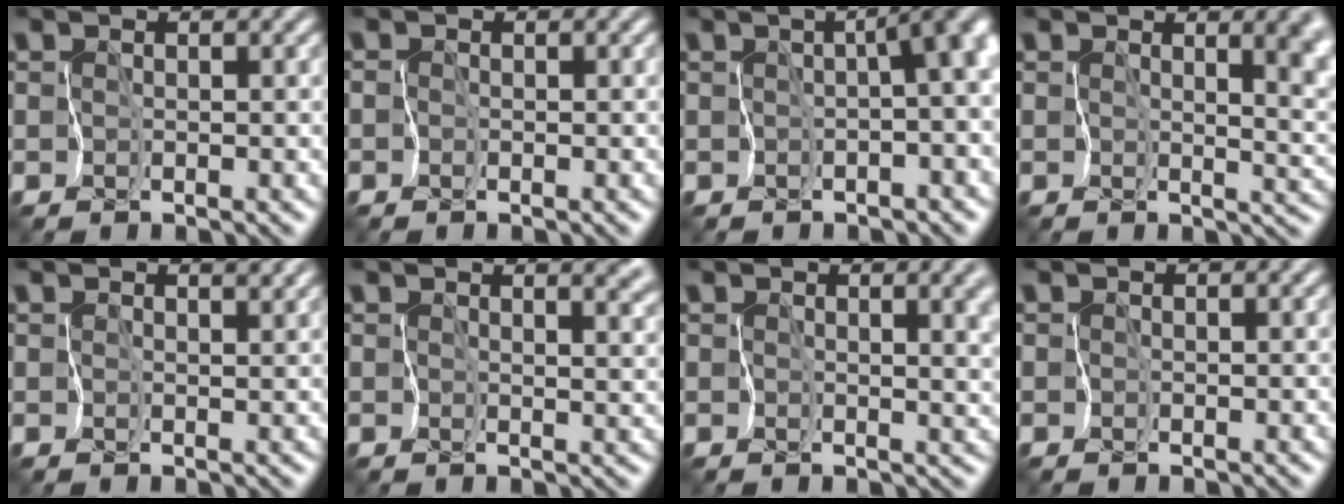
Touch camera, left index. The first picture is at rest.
{"total": 0.6, "force": [-0.3, 0.4, 0.3], "torque": [0.001, 0.002, -0.010]}
{"total": 5.1, "force": [-0.6, 1.7, 4.7], "torque": [-0.066, 0.008, -0.016]}
{"total": 6.2, "force": [1.6, 3.2, 5.1], "torque": [-0.050, -0.017, 0.034]}
{"total": 1.3, "force": [0.7, 0.5, 0.9], "torque": [-0.006, 0.006, 0.011]}
{"total": 4.1, "force": [2.1, 2.0, 2.9], "torque": [-0.028, -0.001, 0.027]}
{"total": 4.7, "force": [0.9, 2.4, 3.9], "torque": [-0.037, -0.011, 0.024]}
{"total": 0.0}